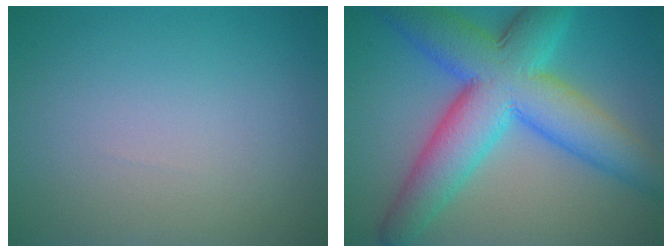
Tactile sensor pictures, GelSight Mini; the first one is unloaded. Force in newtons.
{"total": 11.4, "press": 11.4, "slide": 0.1}